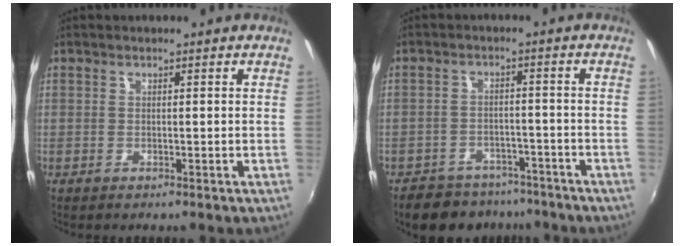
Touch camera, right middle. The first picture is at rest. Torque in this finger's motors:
{"motor_torque": [0.08, -0.08, 0.01, 0.01]}